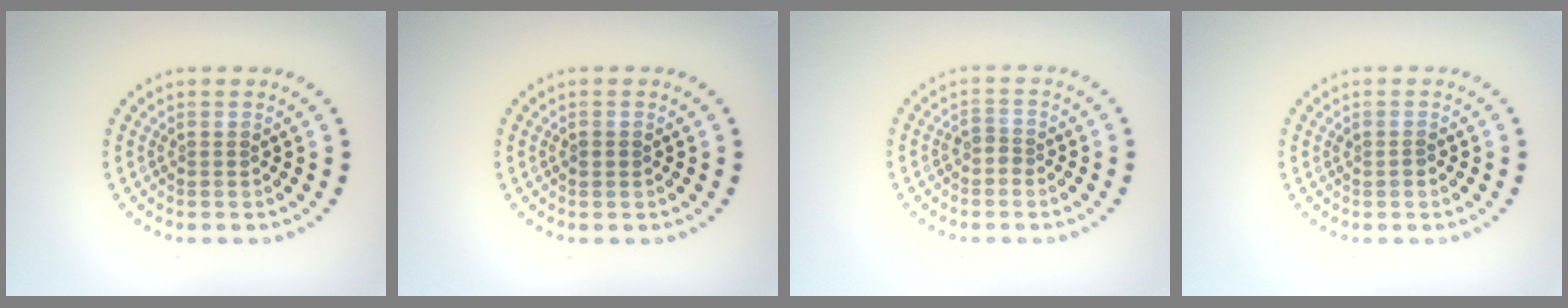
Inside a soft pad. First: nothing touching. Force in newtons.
{"total": 0.9, "press": 0.9, "slide": 0.2}
{"total": 1.0, "press": 0.8, "slide": 0.6}
{"total": 0.7, "press": 0.7, "slide": 0.0}